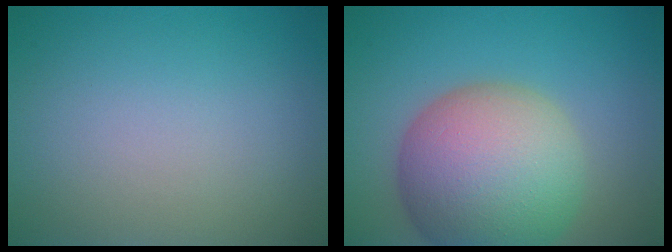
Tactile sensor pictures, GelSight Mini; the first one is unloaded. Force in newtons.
{"total": 12.0, "press": 11.9, "slide": 0.7}